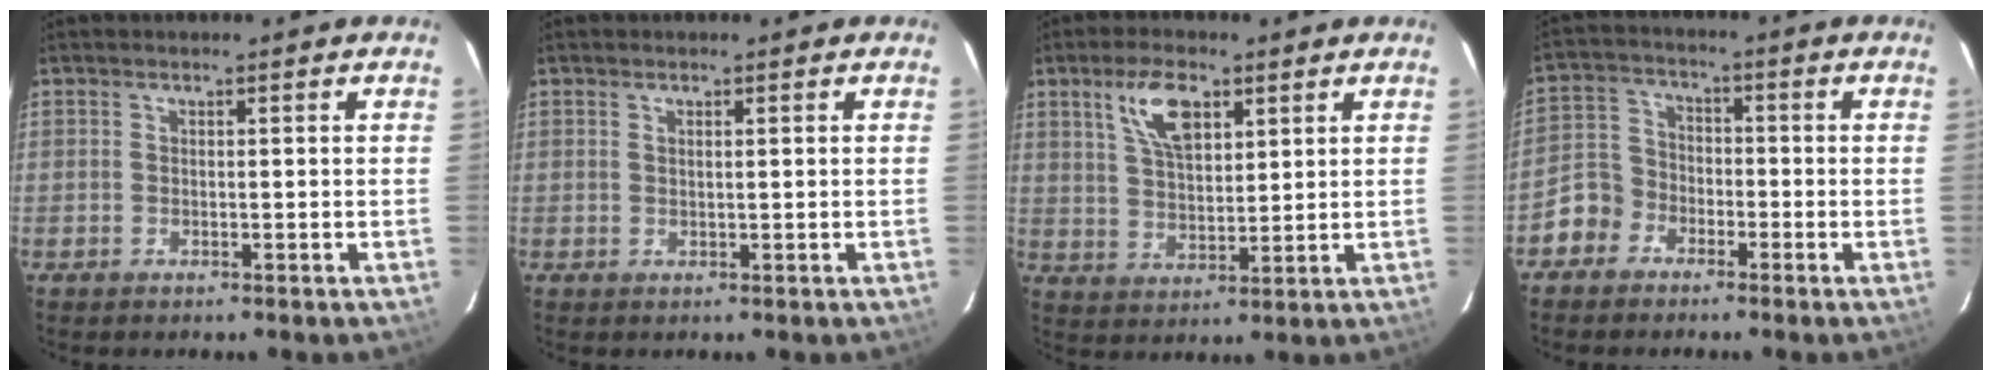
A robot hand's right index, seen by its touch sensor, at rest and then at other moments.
{"total": 0.7, "force": [0.4, 0.2, 0.6], "torque": [-0.012, 0.002, 0.007]}
{"total": 8.8, "force": [4.4, 4.0, 6.5], "torque": [-0.121, 0.013, 0.085]}
{"total": 7.1, "force": [-4.2, 5.6, 1.1], "torque": [-0.032, 0.032, -0.089]}